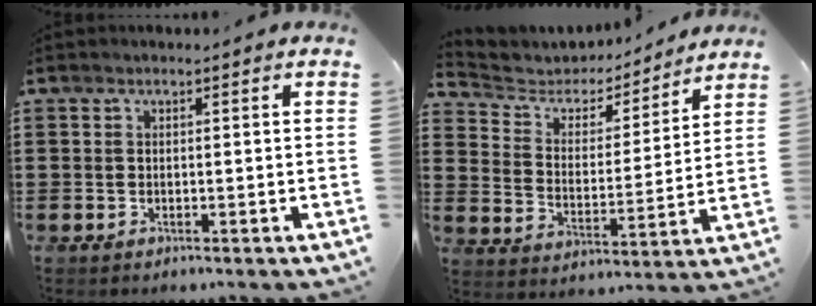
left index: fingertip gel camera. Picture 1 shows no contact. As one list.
[{"total": 4.5, "force": [3.9, 2.1, 0.6], "torque": [-0.043, -0.026, 0.060]}]